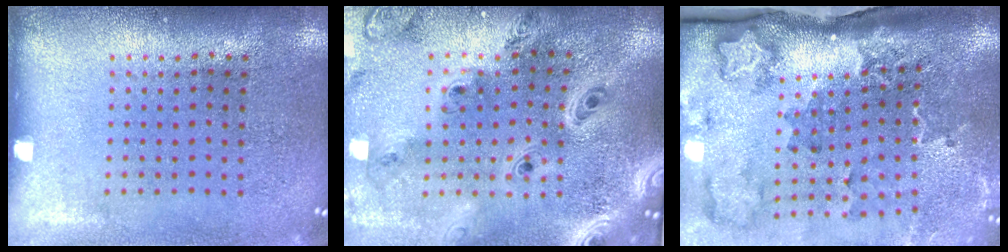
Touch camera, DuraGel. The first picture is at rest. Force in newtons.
{"total": 4.1, "press": 3.0, "slide": 2.7}
{"total": 2.5, "press": 2.0, "slide": 1.6}